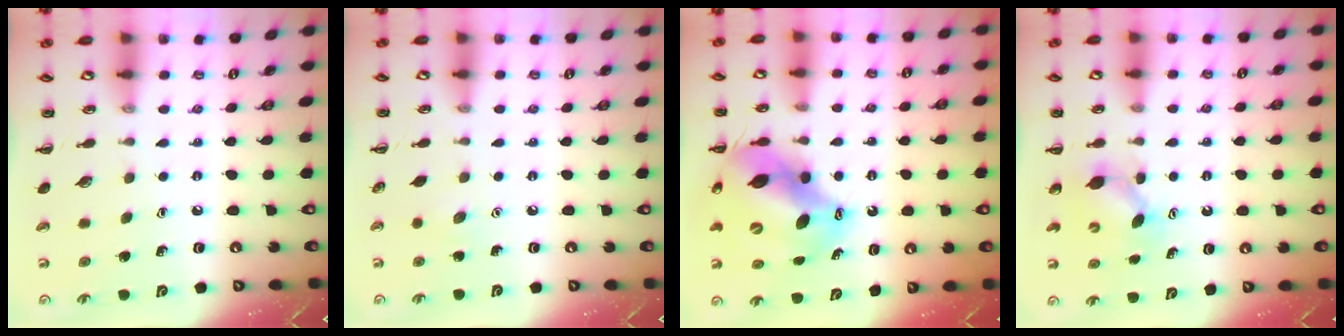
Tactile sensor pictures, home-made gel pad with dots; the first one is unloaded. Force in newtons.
{"total": 3.4, "press": 3.3, "slide": 0.8}
{"total": 14.1, "press": 13.6, "slide": 3.8}
{"total": 4.5, "press": 4.4, "slide": 0.9}